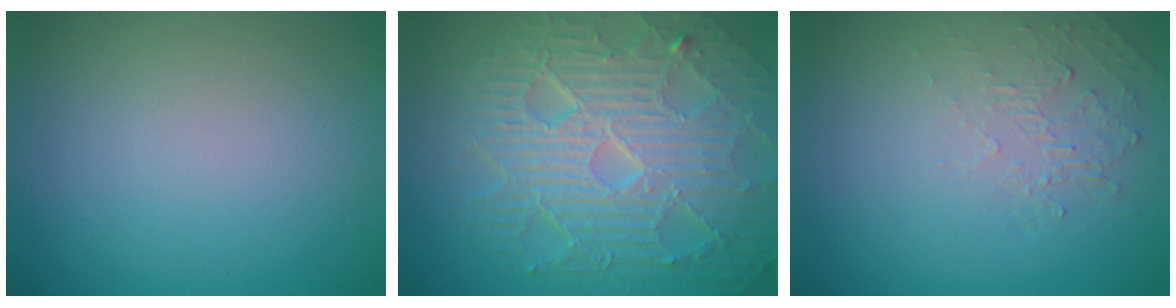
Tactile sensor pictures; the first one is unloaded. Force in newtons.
{"total": 10.4, "press": 6.8, "slide": 7.9}
{"total": 1.9, "press": 0.5, "slide": 1.9}